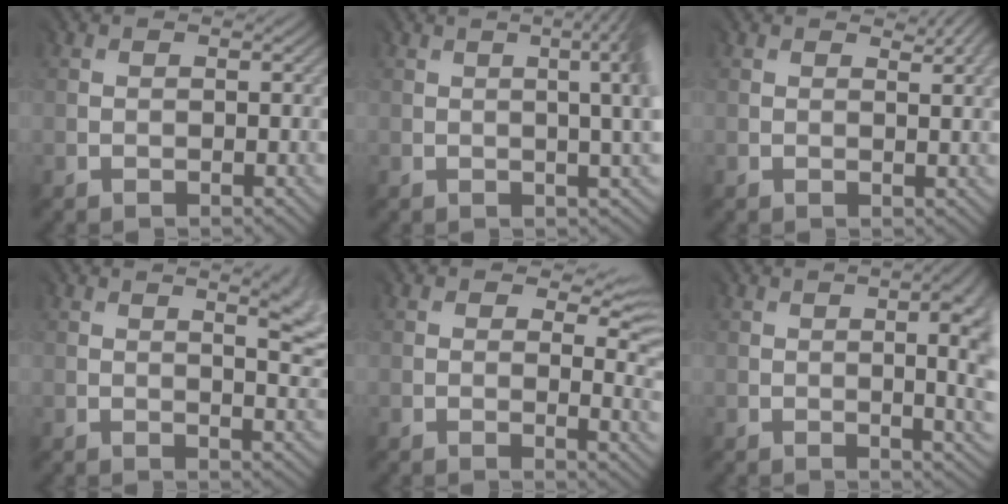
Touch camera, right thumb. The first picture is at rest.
{"total": 7.1, "force": [0.8, 2.1, 6.7], "torque": [-0.049, 0.023, -0.001]}
{"total": 2.7, "force": [1.4, 0.4, 2.3], "torque": [-0.032, 0.004, 0.022]}
{"total": 5.7, "force": [2.4, 1.5, 4.9], "torque": [-0.049, 0.009, 0.030]}
{"total": 6.1, "force": [2.2, 3.1, 4.8], "torque": [-0.069, -0.010, 0.035]}
{"total": 9.3, "force": [0.1, 3.7, 8.5], "torque": [-0.078, 0.008, -0.001]}